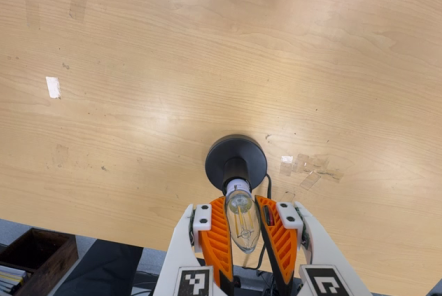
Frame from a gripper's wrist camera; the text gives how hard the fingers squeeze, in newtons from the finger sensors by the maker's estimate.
{"total": 13.8, "left": 13.9, "right": 13.7}